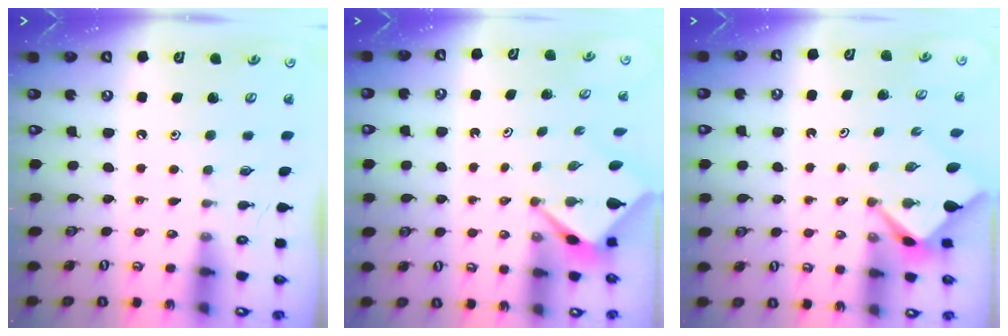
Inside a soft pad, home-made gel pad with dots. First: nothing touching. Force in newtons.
{"total": 2.5, "press": 2.5, "slide": 0.1}
{"total": 3.0, "press": 3.0, "slide": 0.3}